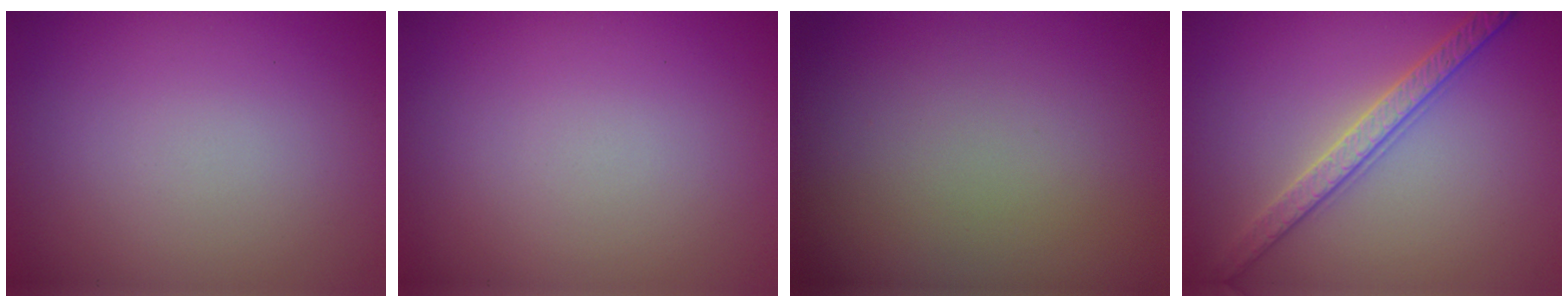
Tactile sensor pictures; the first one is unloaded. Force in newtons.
{"total": 0.0}
{"total": 0.0}
{"total": 3.2, "press": 3.1, "slide": 0.5}